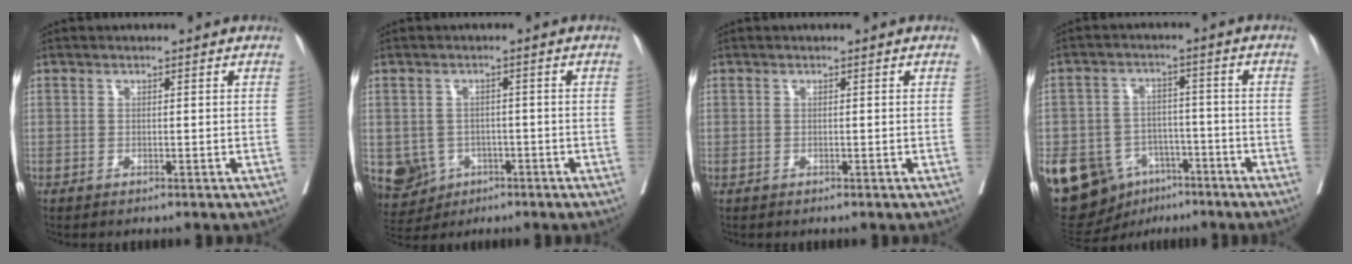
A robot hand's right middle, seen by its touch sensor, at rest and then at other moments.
{"total": 8.3, "force": [-2.8, 7.5, 2.2], "torque": [-0.056, 0.006, -0.033]}
{"total": 0.0}
{"total": 16.1, "force": [-8.0, 11.8, 7.4], "torque": [-0.163, 0.016, -0.120]}